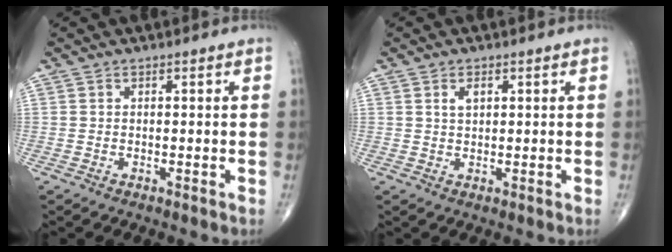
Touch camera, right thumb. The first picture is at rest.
{"total": 2.1, "force": [0.8, 1.1, 1.6], "torque": [-0.026, 0.000, 0.016]}